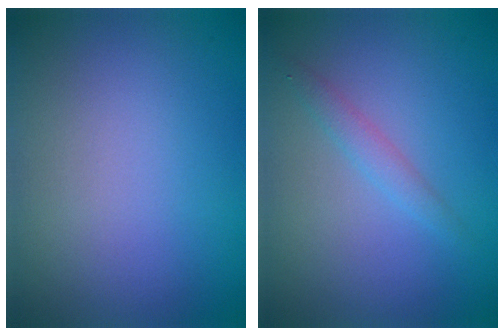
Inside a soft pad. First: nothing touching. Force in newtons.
{"total": 1.4, "press": 1.4, "slide": 0.0}